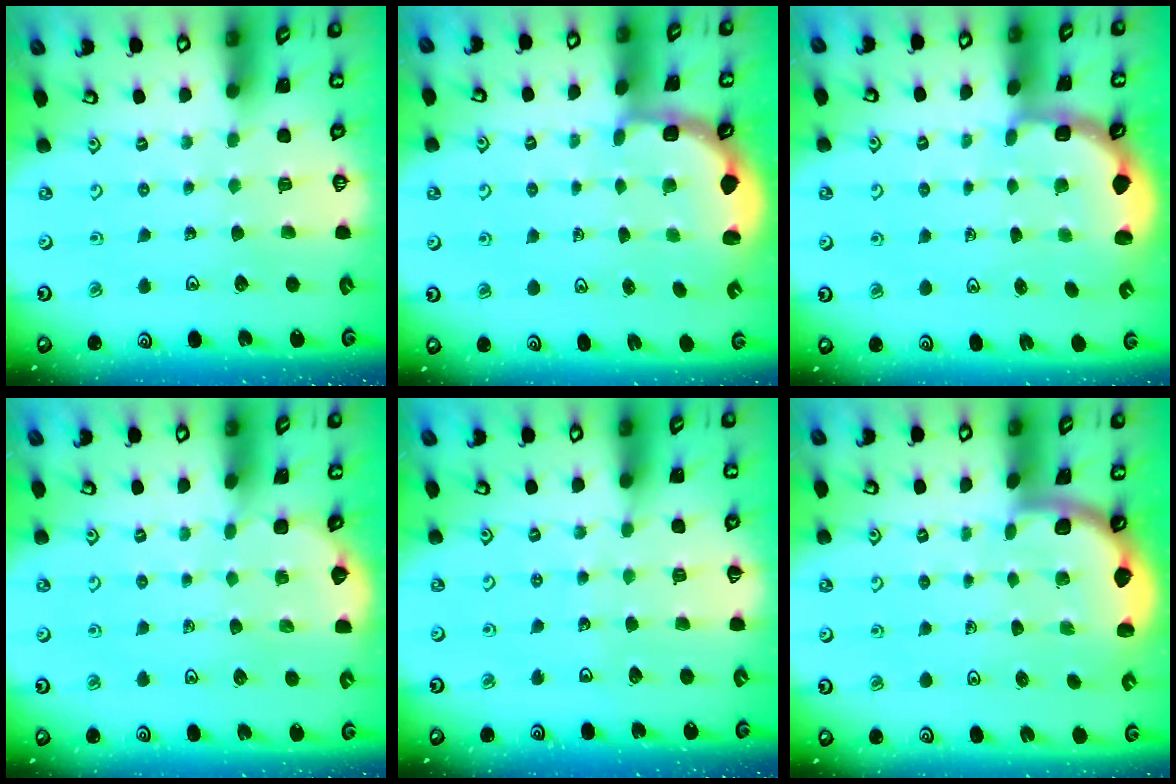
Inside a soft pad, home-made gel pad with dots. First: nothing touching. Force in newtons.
{"total": 2.8, "press": 2.2, "slide": 1.7}
{"total": 2.7, "press": 2.1, "slide": 1.7}
{"total": 2.1, "press": 2.1, "slide": 0.2}
{"total": 3.1, "press": 3.1, "slide": 0.3}
{"total": 1.3, "press": 1.3, "slide": 0.1}